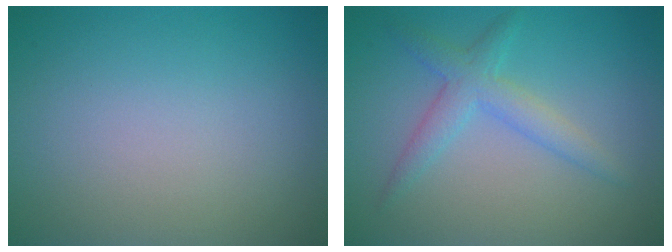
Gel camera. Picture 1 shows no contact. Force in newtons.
{"total": 2.8, "press": 2.8, "slide": 0.1}